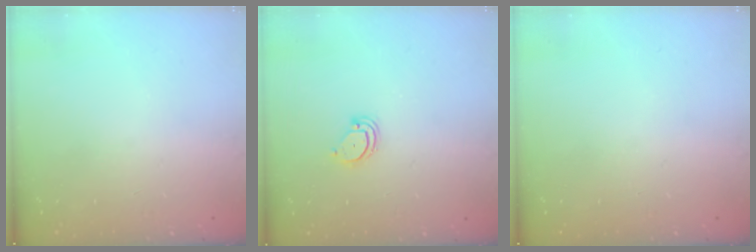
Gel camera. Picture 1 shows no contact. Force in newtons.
{"total": 3.0, "press": 3.0, "slide": 0.2}
{"total": 0.0}